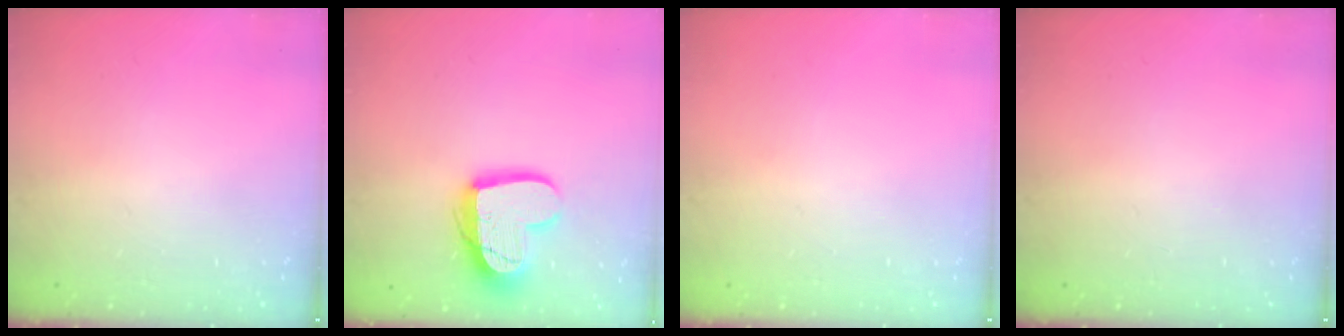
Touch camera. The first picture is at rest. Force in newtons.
{"total": 15.9, "press": 15.9, "slide": 1.3}
{"total": 0.0}
{"total": 0.0}